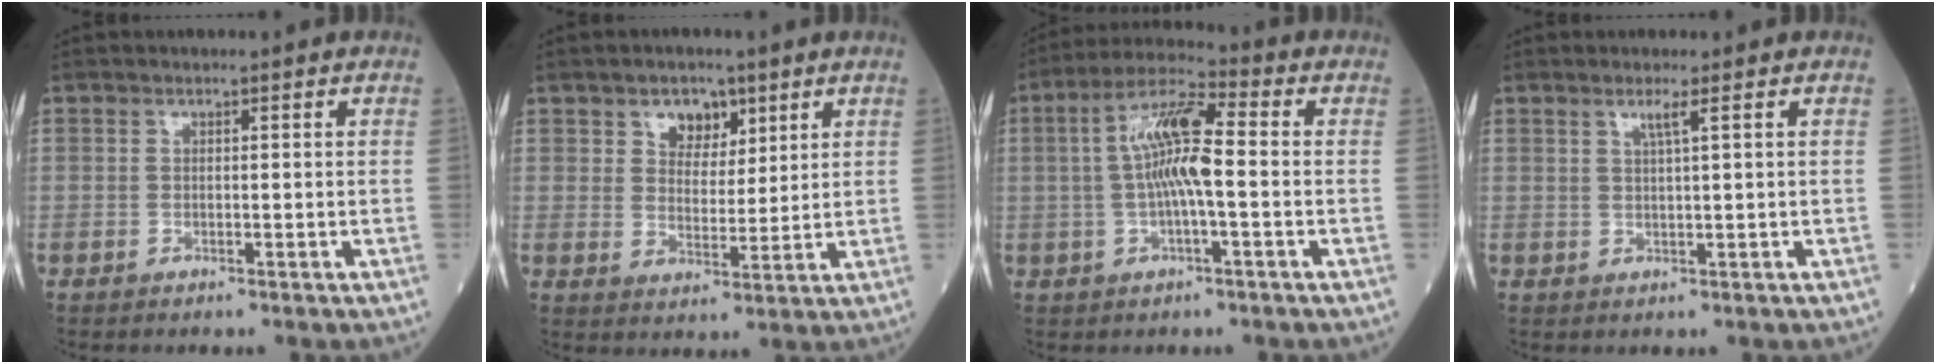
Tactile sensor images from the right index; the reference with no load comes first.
{"total": 5.2, "force": [3.0, 3.4, 2.5], "torque": [-0.035, 0.004, 0.052]}
{"total": 9.7, "force": [0.0, 1.6, 9.6], "torque": [-0.187, 0.018, -0.007]}
{"total": 1.8, "force": [0.9, -0.5, 1.5], "torque": [-0.033, -0.004, 0.019]}